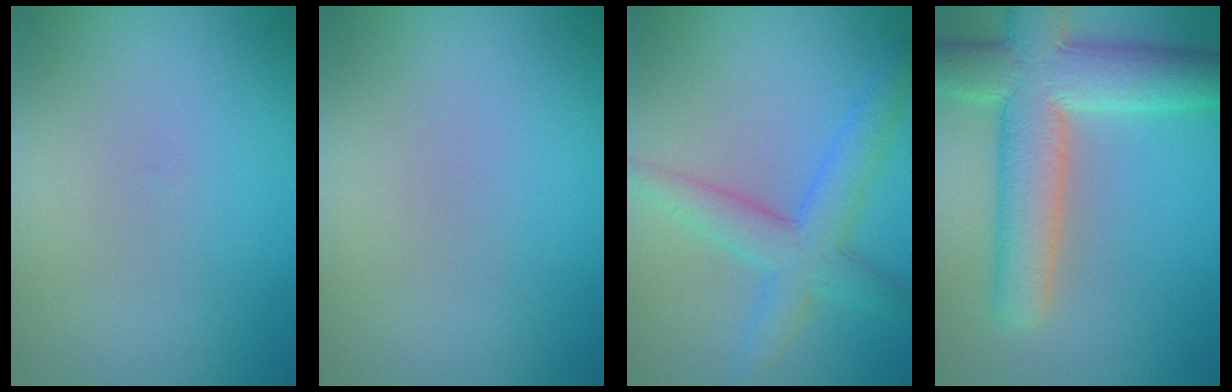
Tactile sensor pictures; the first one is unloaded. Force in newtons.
{"total": 0.0}
{"total": 4.8, "press": 4.8, "slide": 0.1}
{"total": 9.5, "press": 9.5, "slide": 0.7}